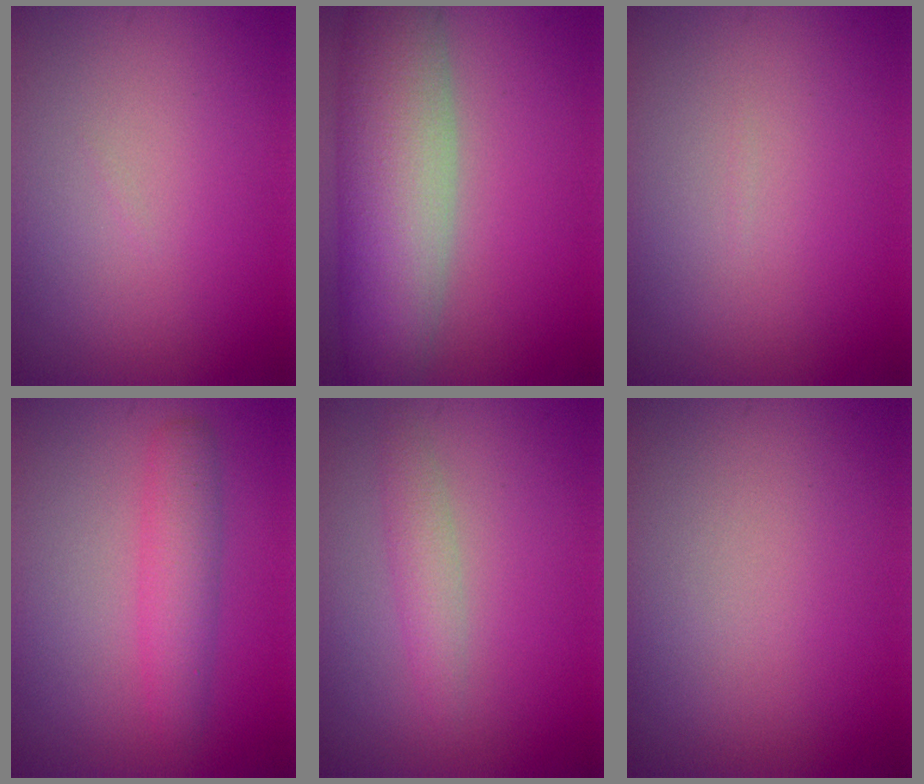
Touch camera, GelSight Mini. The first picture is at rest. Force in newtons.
{"total": 9.2, "press": 9.2, "slide": 0.8}
{"total": 0.0}
{"total": 2.9, "press": 2.9, "slide": 0.1}
{"total": 1.9, "press": 1.9, "slide": 0.0}
{"total": 0.0}